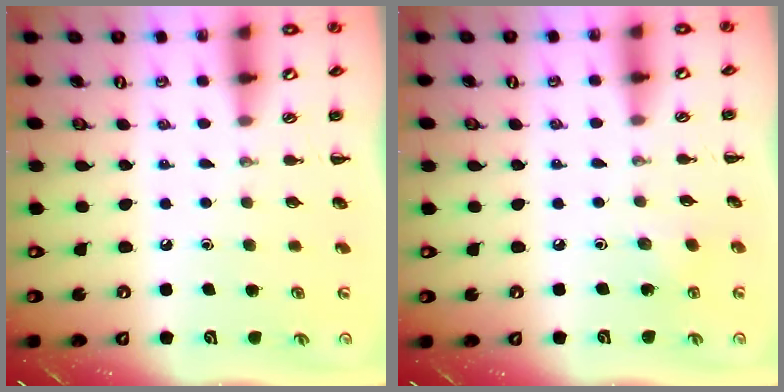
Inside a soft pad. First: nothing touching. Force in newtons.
{"total": 2.6, "press": 2.4, "slide": 0.8}